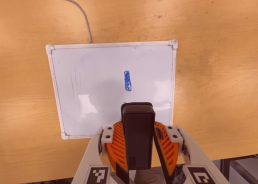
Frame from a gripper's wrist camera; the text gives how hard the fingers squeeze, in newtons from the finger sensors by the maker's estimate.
{"total": 8.9, "left": 8.4, "right": 9.3}